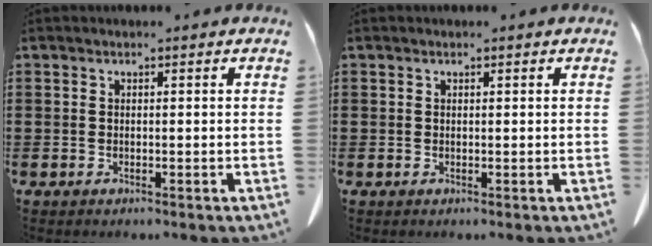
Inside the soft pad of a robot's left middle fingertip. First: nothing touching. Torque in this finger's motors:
{"motor_torque": [-0.10, 0.08, -0.01, -0.01]}